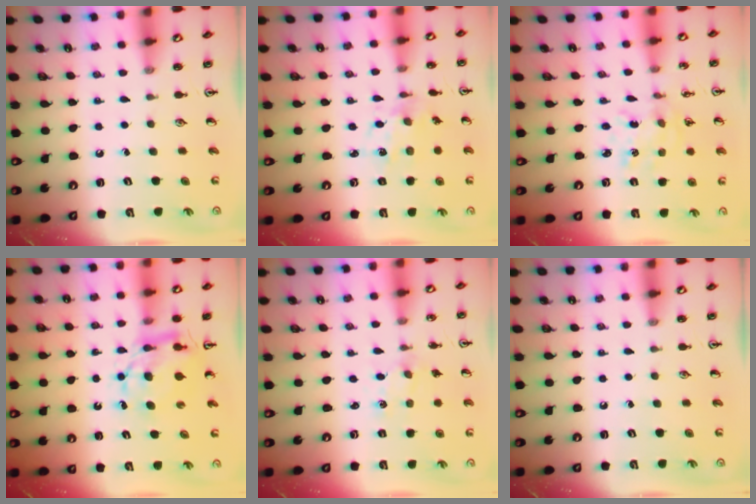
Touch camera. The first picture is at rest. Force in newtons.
{"total": 3.7, "press": 3.6, "slide": 1.0}
{"total": 1.4, "press": 1.4, "slide": 0.2}
{"total": 6.9, "press": 6.9, "slide": 0.6}
{"total": 0.6, "press": 0.6, "slide": 0.2}
{"total": 0.0}